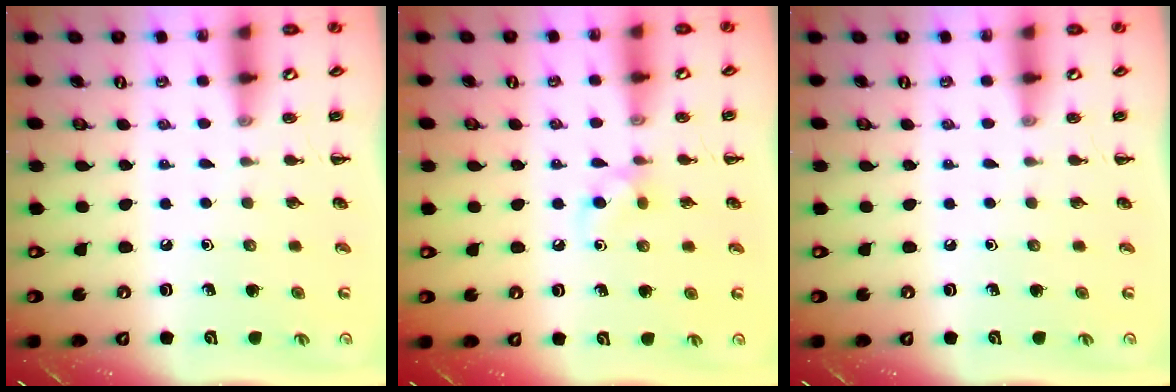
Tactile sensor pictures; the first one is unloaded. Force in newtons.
{"total": 5.5, "press": 5.4, "slide": 1.0}
{"total": 0.0}